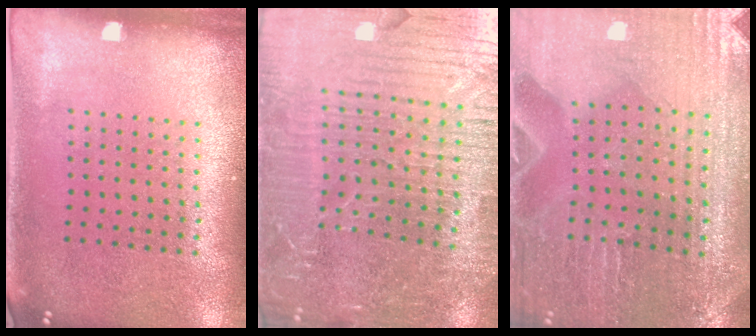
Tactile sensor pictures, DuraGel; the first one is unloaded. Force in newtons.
{"total": 5.0, "press": 4.7, "slide": 1.7}
{"total": 1.5, "press": 1.4, "slide": 0.2}